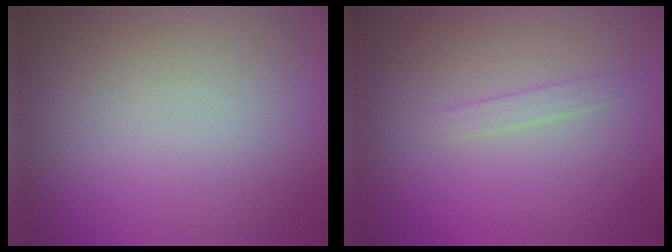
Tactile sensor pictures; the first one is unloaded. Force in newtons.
{"total": 0.9, "press": 0.8, "slide": 0.1}